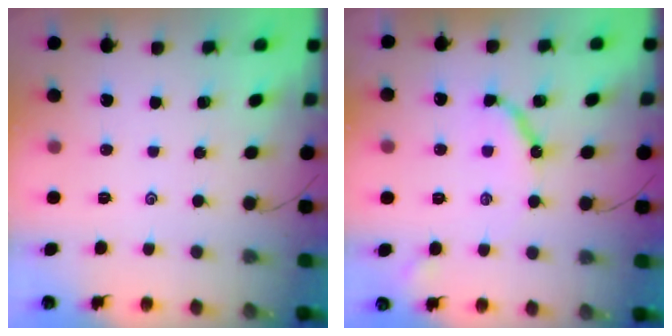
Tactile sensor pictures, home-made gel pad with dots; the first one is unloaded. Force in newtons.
{"total": 10.1, "press": 10.1, "slide": 0.9}